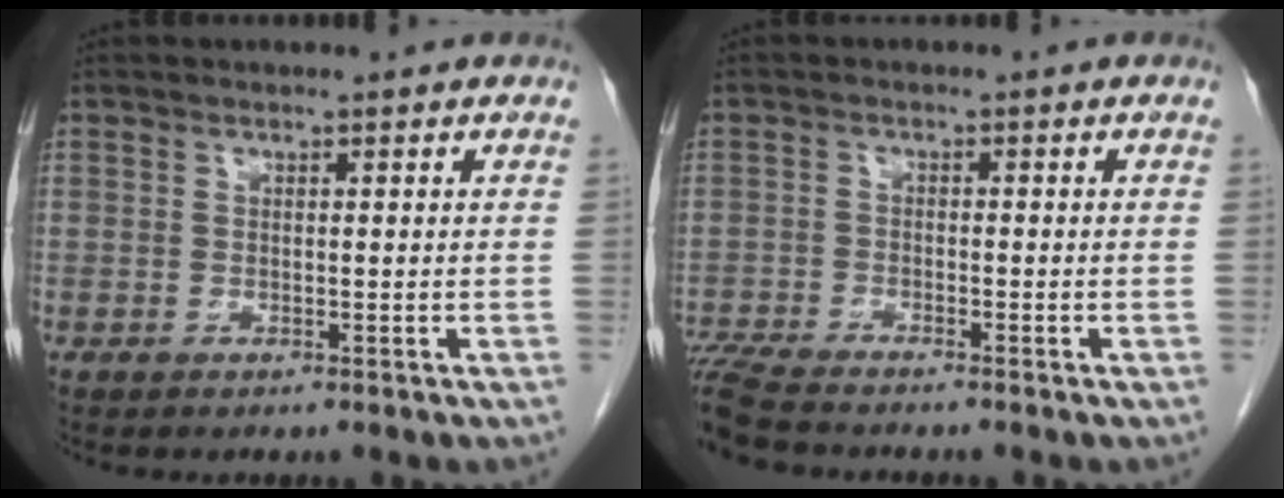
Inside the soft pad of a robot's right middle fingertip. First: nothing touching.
{"total": 7.3, "force": [-6.8, 0.4, 2.7], "torque": [-0.051, -0.017, -0.124]}